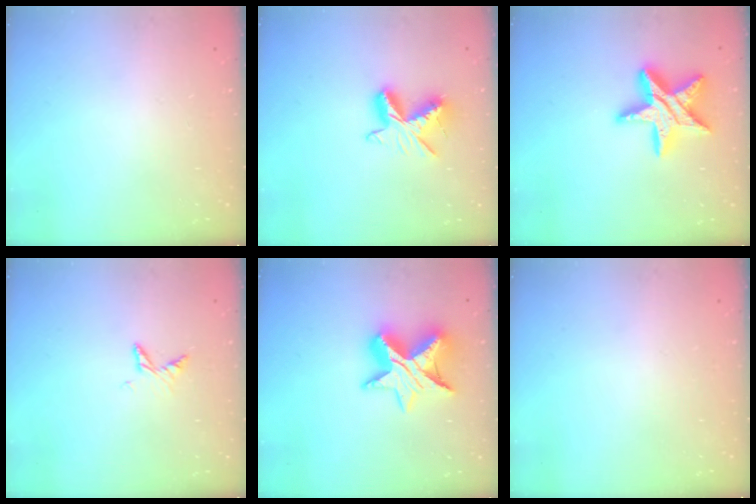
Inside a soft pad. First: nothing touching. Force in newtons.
{"total": 9.4, "press": 9.4, "slide": 0.5}
{"total": 16.5, "press": 16.5, "slide": 1.2}
{"total": 5.6, "press": 5.6, "slide": 0.4}
{"total": 12.9, "press": 12.9, "slide": 0.8}
{"total": 0.0}